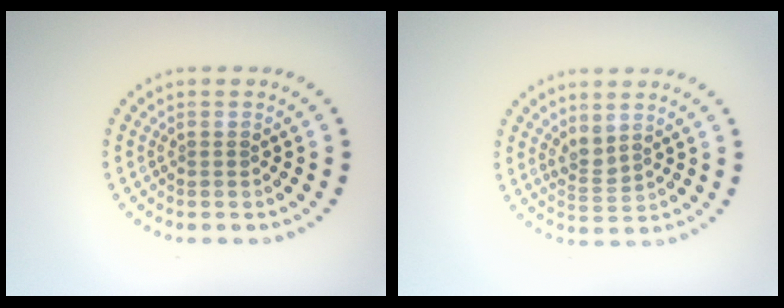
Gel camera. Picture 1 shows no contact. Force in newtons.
{"total": 1.7, "press": 1.3, "slide": 1.1}